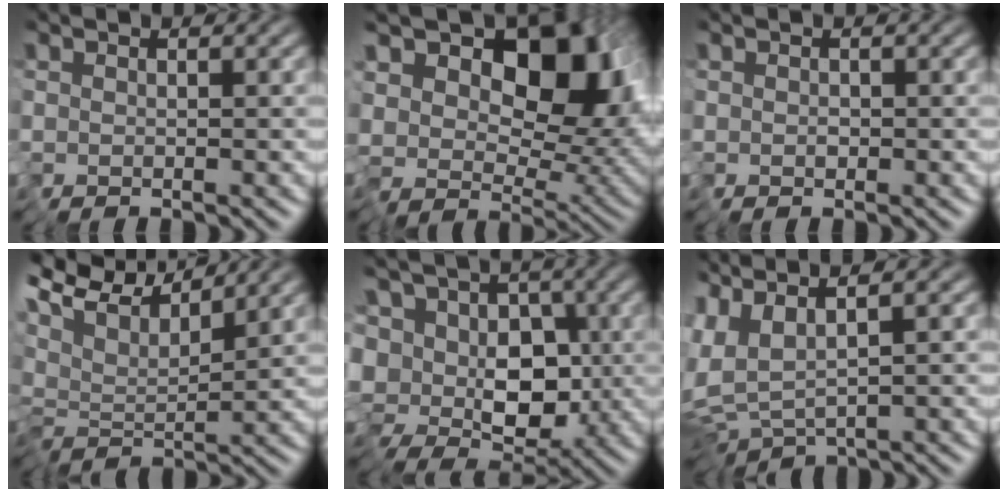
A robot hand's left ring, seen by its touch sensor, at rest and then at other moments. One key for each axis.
{"total": 14.5, "fx": 6.6, "fy": 8.3, "fz": 10.0, "tx": -0.151, "ty": 0.016, "tz": 0.112}
{"total": 0.5, "fx": 0.0, "fy": 0.4, "fz": 0.3, "tx": 0.002, "ty": 0.003, "tz": 0.000}
{"total": 6.5, "fx": 5.9, "fy": 0.3, "fz": 2.6, "tx": -0.077, "ty": 0.013, "tz": 0.091}
{"total": 13.0, "fx": 5.3, "fy": 9.2, "fz": 7.5, "tx": -0.164, "ty": 0.037, "tz": 0.067}
{"total": 4.5, "fx": 1.7, "fy": 1.1, "fz": 4.0, "tx": -0.099, "ty": 0.000, "tz": 0.042}